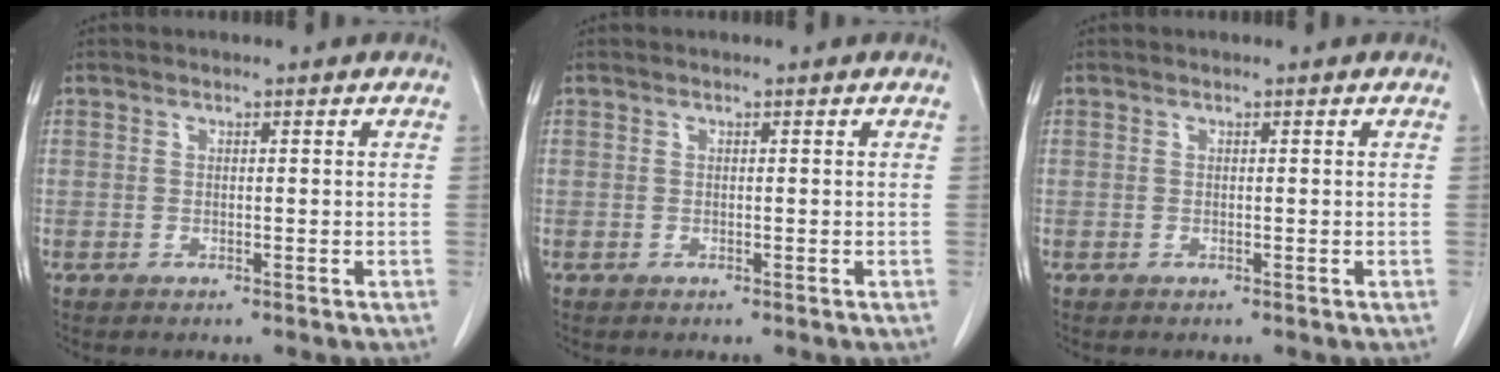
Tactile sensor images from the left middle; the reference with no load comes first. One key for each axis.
{"total": 0.0}
{"total": 0.0}